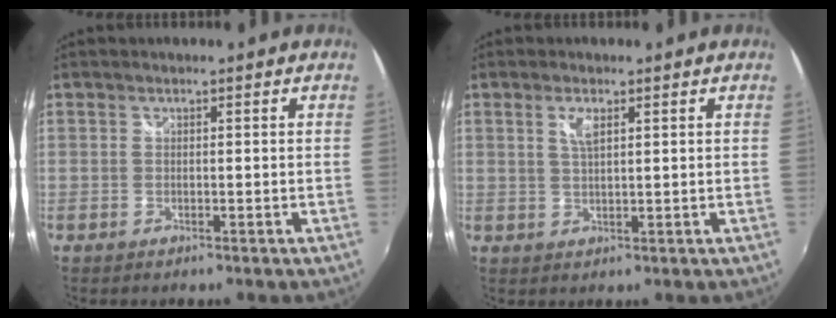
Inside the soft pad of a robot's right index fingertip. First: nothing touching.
{"total": 2.8, "force": [1.2, 0.9, 2.3], "torque": [-0.043, -0.001, 0.022]}